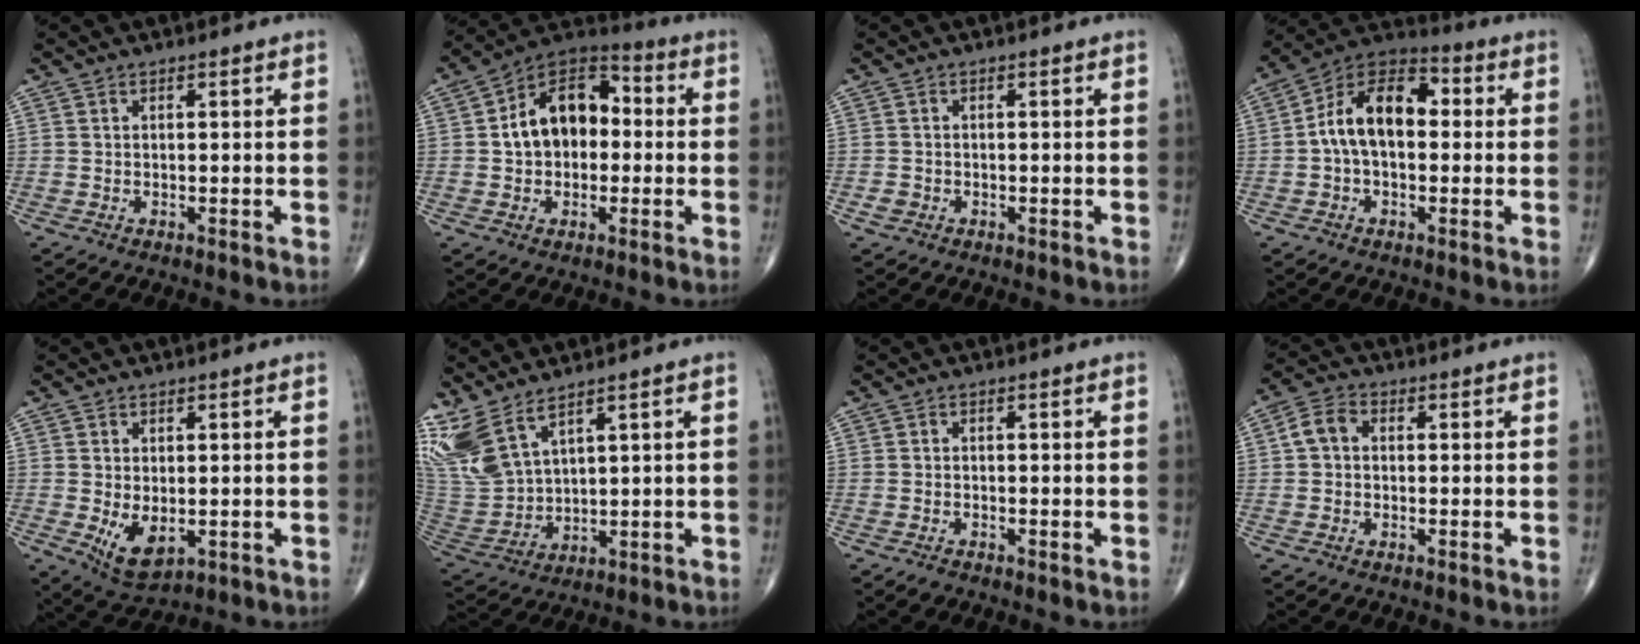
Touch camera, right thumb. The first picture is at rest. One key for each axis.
{"total": 14.2, "fx": 0.6, "fy": 9.7, "fz": 10.3, "tx": -0.132, "ty": 0.036, "tz": -0.004}
{"total": 1.4, "fx": -0.6, "fy": 1.2, "fz": 0.5, "tx": -0.008, "ty": 0.005, "tz": -0.010}
{"total": 13.4, "fx": 0.7, "fy": 8.2, "fz": 10.6, "tx": -0.168, "ty": 0.040, "tz": -0.004}
{"total": 6.2, "fx": -1.0, "fy": 3.6, "fz": 5.0, "tx": -0.079, "ty": -0.014, "tz": -0.002}
{"total": 12.4, "fx": 8.5, "fy": 4.8, "fz": 7.6, "tx": -0.172, "ty": -0.039, "tz": 0.197}
{"total": 1.0, "fx": -0.7, "fy": 0.5, "fz": 0.5, "tx": -0.009, "ty": -0.002, "tz": -0.016}
{"total": 4.2, "fx": 0.2, "fy": 3.1, "fz": 2.8, "tx": -0.050, "ty": 0.014, "tz": -0.004}